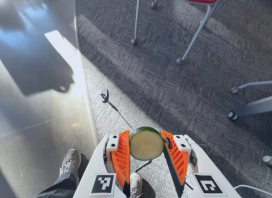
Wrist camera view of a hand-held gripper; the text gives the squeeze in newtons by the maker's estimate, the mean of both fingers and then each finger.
{"total": 7.9, "left": 7.8, "right": 8.1}